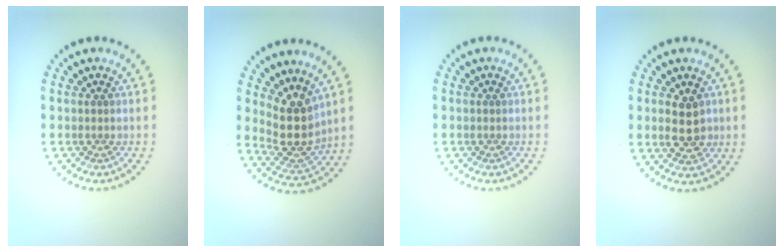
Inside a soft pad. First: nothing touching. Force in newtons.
{"total": 4.3, "press": 3.5, "slide": 2.5}
{"total": 0.0}
{"total": 3.1, "press": 3.1, "slide": 0.3}